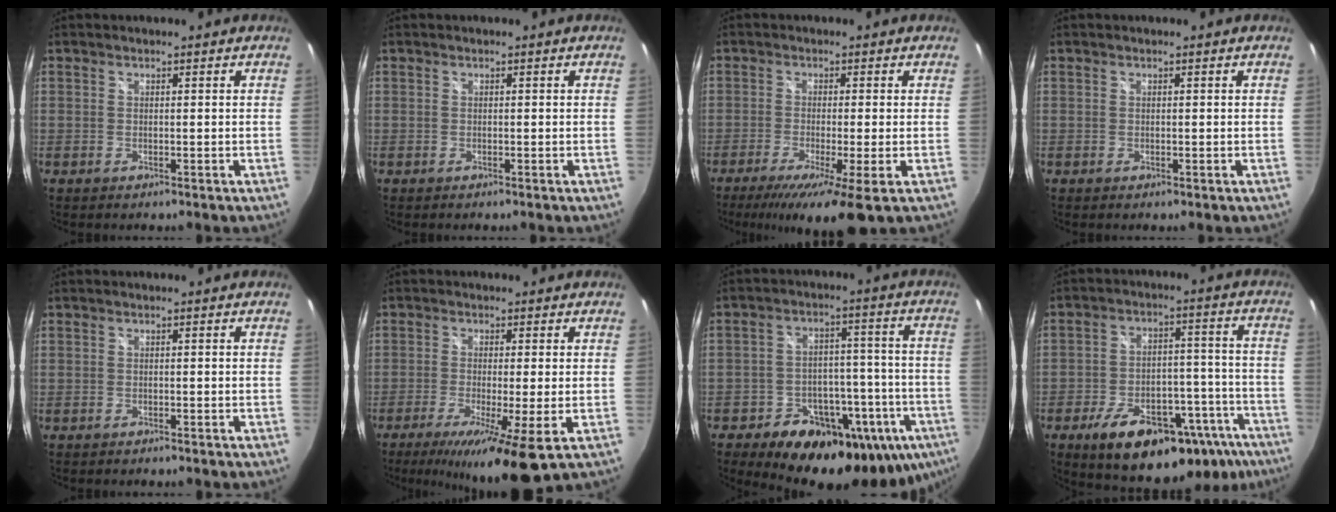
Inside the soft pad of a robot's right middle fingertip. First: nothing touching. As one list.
[{"total": 0.7, "force": [0.6, -0.3, -0.2], "torque": [0.007, 0.003, 0.008]}, {"total": 8.5, "force": [-4.5, -0.4, 7.2], "torque": [-0.145, -0.031, -0.079]}, {"total": 0.0}, {"total": 0.0}, {"total": 10.2, "force": [-4.2, 0.1, 9.3], "torque": [-0.183, -0.031, -0.071]}, {"total": 22.7, "force": [-12.7, 13.5, 13.1], "torque": [-0.201, 0.010, -0.160]}, {"total": 24.7, "force": [-15.4, 11.6, 15.5], "torque": [-0.232, 0.016, -0.193]}]